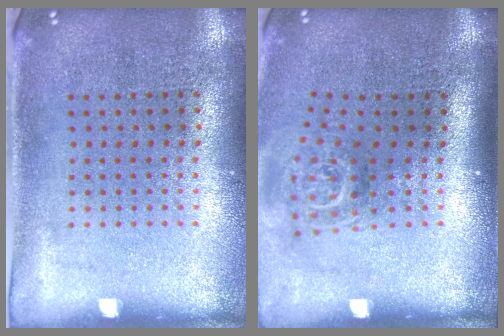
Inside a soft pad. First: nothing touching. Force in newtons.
{"total": 1.8, "press": 1.2, "slide": 1.3}